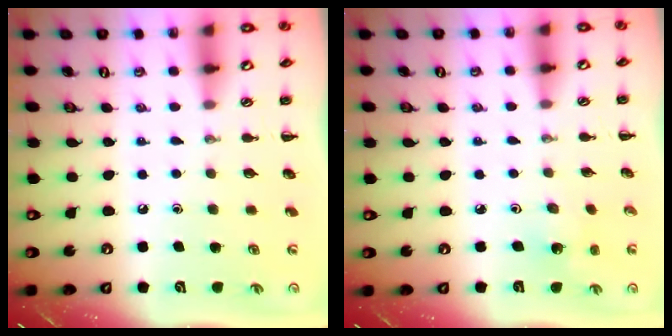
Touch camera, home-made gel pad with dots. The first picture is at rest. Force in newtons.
{"total": 1.4, "press": 1.2, "slide": 0.6}